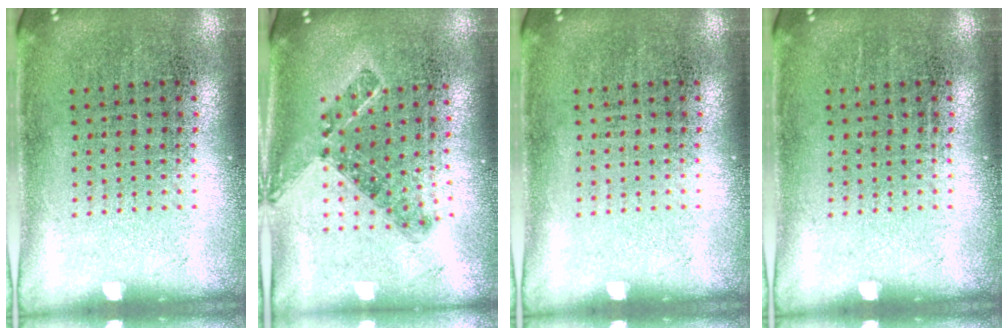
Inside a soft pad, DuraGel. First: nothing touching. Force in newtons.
{"total": 0.8, "press": 0.7, "slide": 0.4}
{"total": 0.0}
{"total": 0.0}